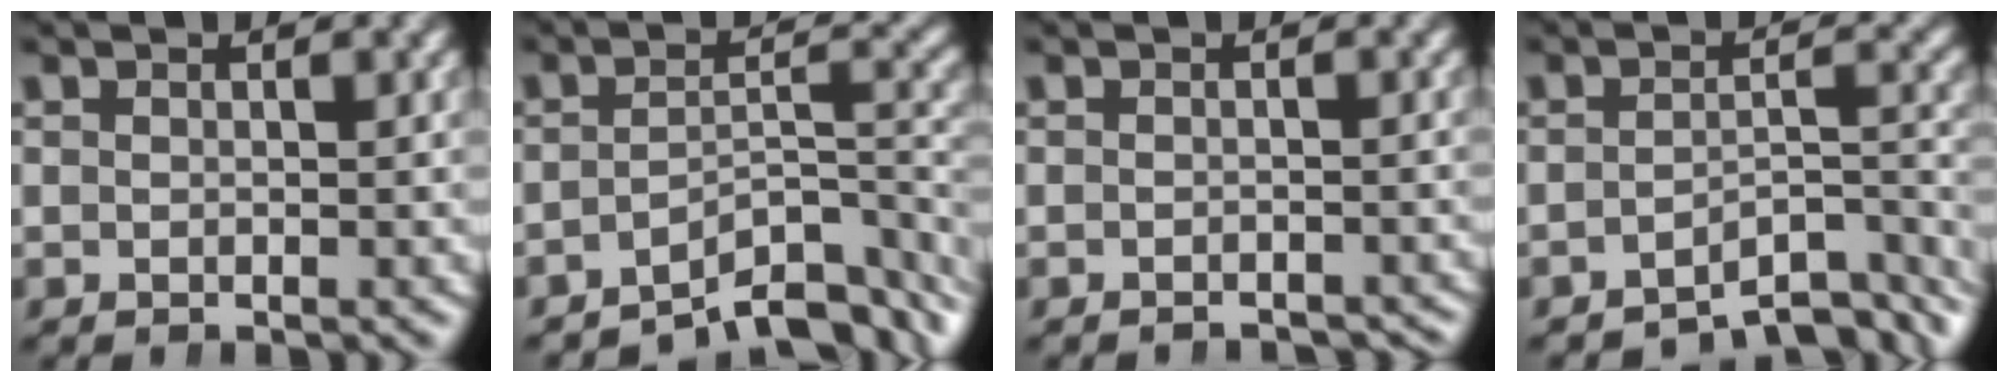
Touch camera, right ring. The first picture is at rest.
{"total": 9.3, "force": [-6.4, 3.4, 5.8], "torque": [-0.058, -0.023, -0.087]}
{"total": 2.7, "force": [-2.7, 0.1, 0.2], "torque": [0.003, -0.009, -0.038]}
{"total": 8.1, "force": [-6.7, 2.2, 3.9], "torque": [-0.026, -0.011, -0.098]}